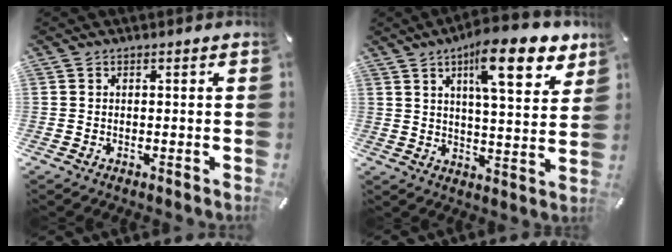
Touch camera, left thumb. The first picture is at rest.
{"total": 15.7, "force": [9.0, 5.1, 11.8], "torque": [-0.172, -0.041, 0.141]}